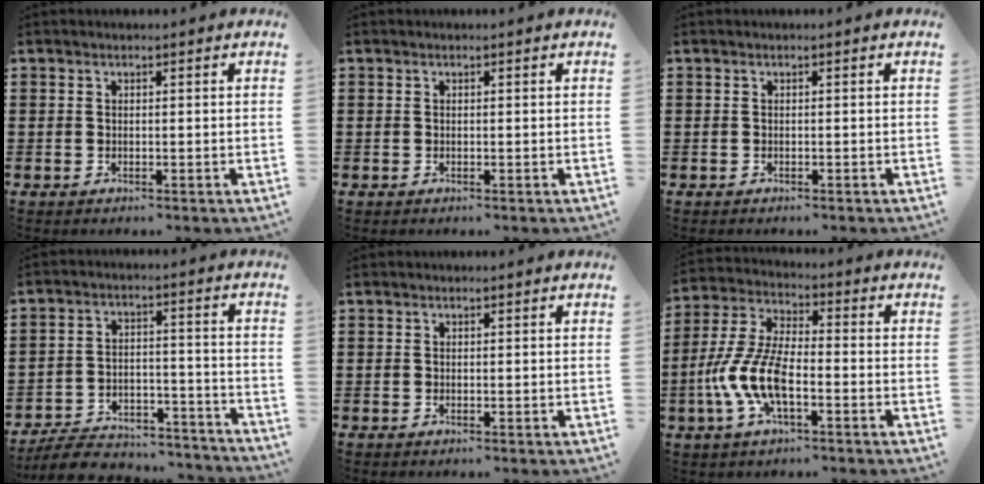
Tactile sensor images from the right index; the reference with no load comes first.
{"total": 0.0}
{"total": 0.0}
{"total": 7.1, "force": [-6.7, 1.7, 1.8], "torque": [-0.035, 0.019, -0.131]}
{"total": 0.0}
{"total": 9.4, "force": [-3.5, 3.5, 8.1], "torque": [-0.197, -0.010, -0.070]}